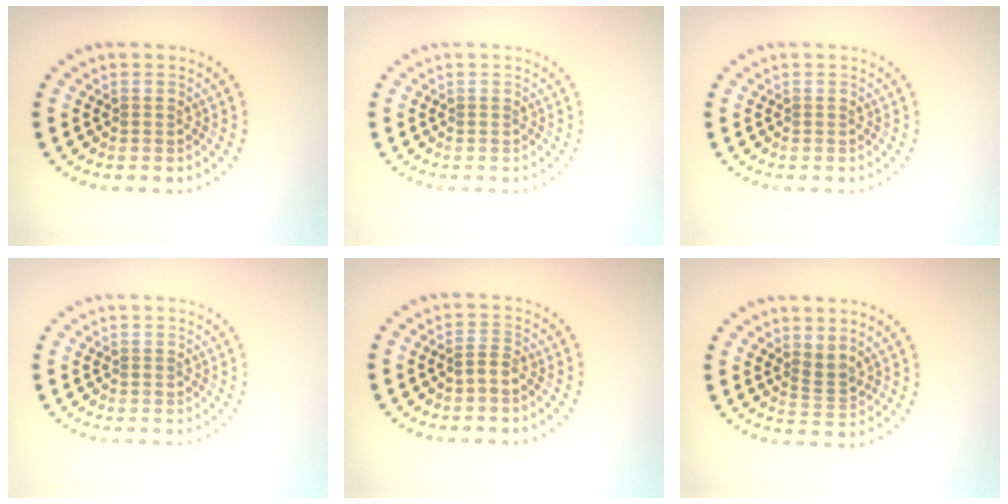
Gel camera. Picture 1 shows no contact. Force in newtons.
{"total": 0.0}
{"total": 0.0}
{"total": 0.0}
{"total": 1.1, "press": 0.8, "slide": 0.8}
{"total": 1.7, "press": 1.3, "slide": 1.2}